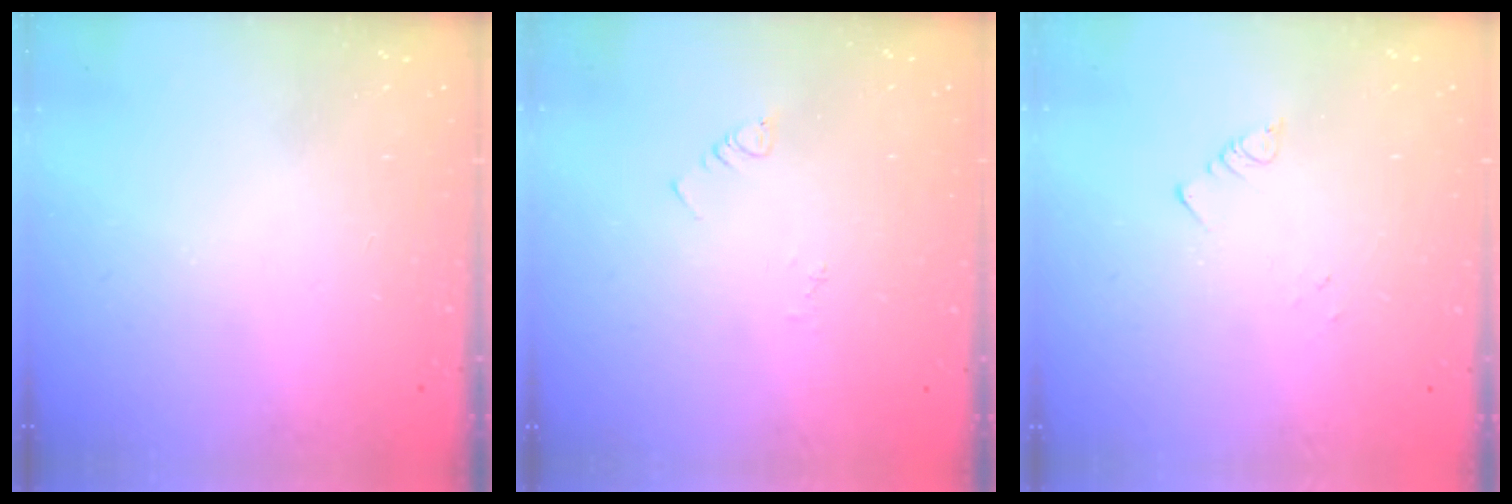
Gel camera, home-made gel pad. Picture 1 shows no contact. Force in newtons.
{"total": 2.5, "press": 2.5, "slide": 0.4}
{"total": 1.3, "press": 1.2, "slide": 0.1}